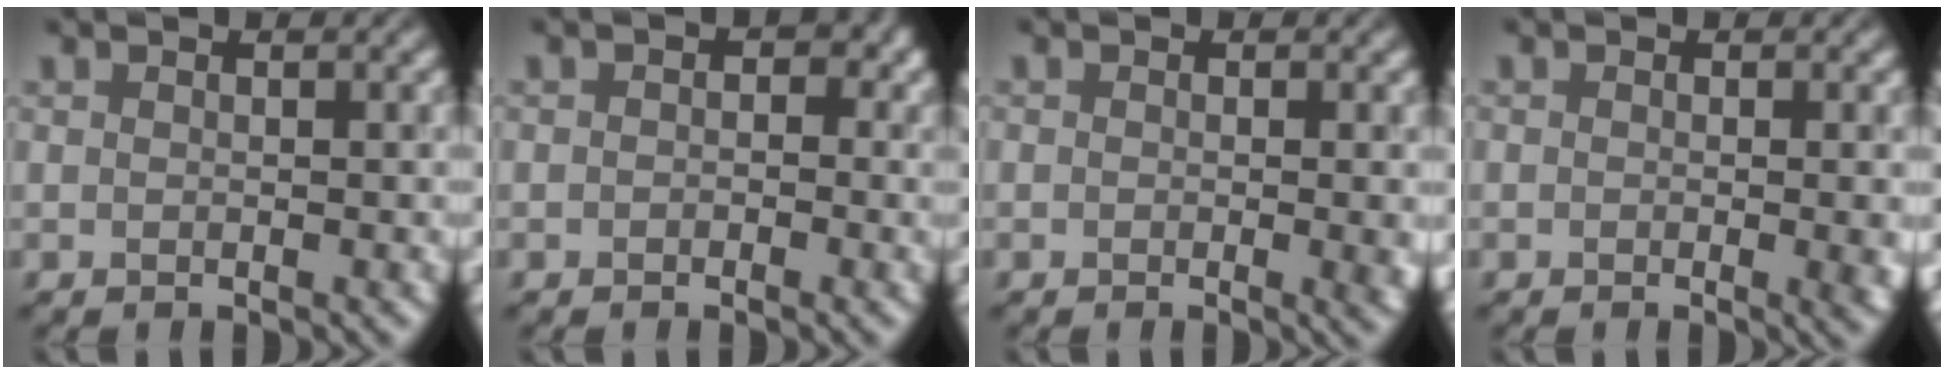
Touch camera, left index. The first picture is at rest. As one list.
[{"total": 1.7, "force": [0.0, 1.4, 1.1], "torque": [-0.007, -0.002, -0.006]}, {"total": 2.0, "force": [-0.3, 0.6, 1.9], "torque": [-0.022, -0.007, -0.002]}, {"total": 2.4, "force": [-0.3, 0.8, 2.3], "torque": [-0.023, -0.006, -0.002]}]